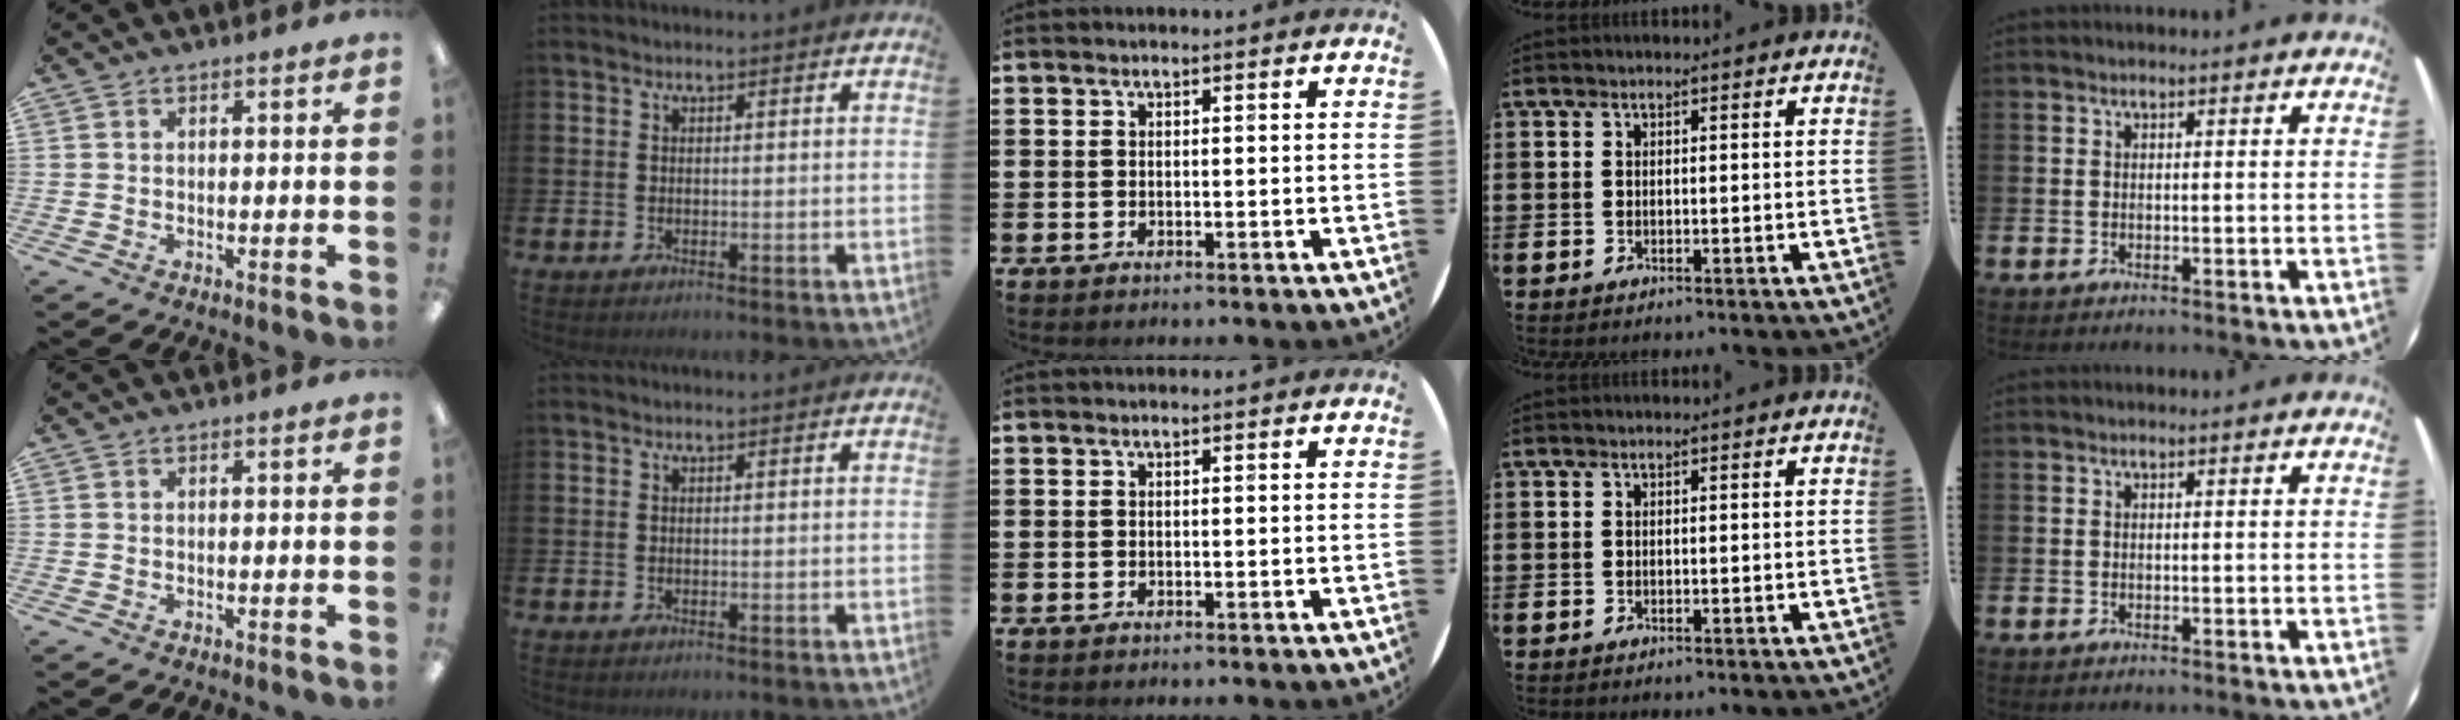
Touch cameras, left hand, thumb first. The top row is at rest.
{}